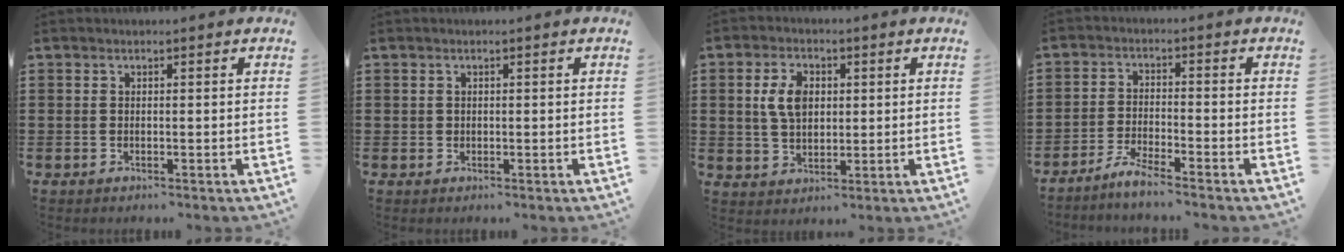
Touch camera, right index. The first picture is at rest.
{"total": 0.6, "force": [0.2, 0.6, 0.1], "torque": [-0.003, 0.004, 0.003]}
{"total": 5.8, "force": [1.0, 3.8, 4.2], "torque": [-0.092, 0.009, 0.012]}
{"total": 3.7, "force": [-3.4, -0.1, 1.4], "torque": [-0.039, -0.003, -0.070]}